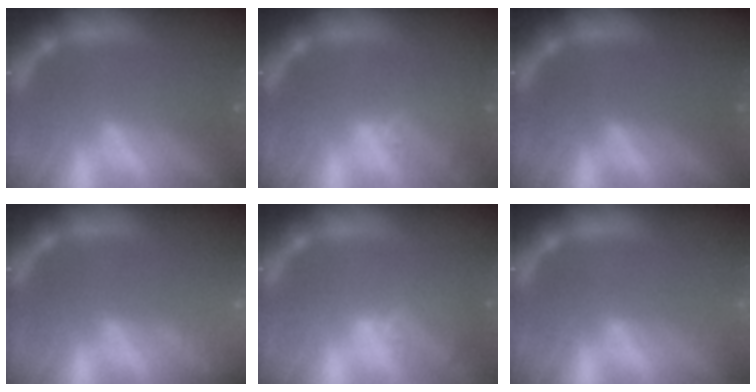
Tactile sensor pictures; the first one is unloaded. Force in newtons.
{"total": 2.5}
{"total": 0.0}
{"total": 10.0}
{"total": 2.9}
{"total": 3.0}